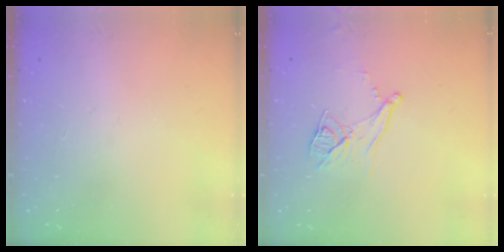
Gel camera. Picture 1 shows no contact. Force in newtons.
{"total": 9.7, "press": 9.2, "slide": 3.0}